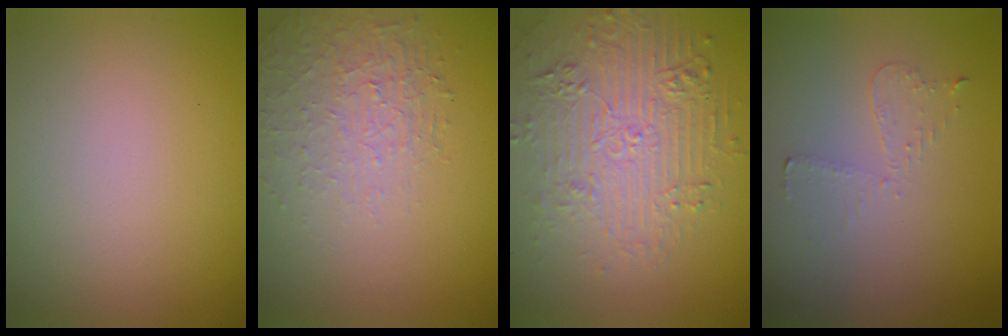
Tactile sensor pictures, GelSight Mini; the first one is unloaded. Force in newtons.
{"total": 1.6, "press": 1.0, "slide": 1.2}
{"total": 5.6, "press": 4.6, "slide": 3.1}
{"total": 0.9, "press": 0.8, "slide": 0.4}